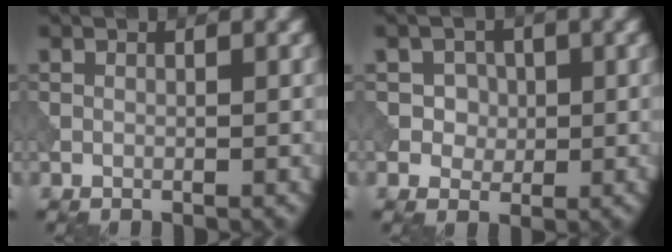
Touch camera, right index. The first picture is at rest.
{"total": 2.8, "force": [0.6, 2.5, 1.1], "torque": [-0.011, -0.002, 0.008]}